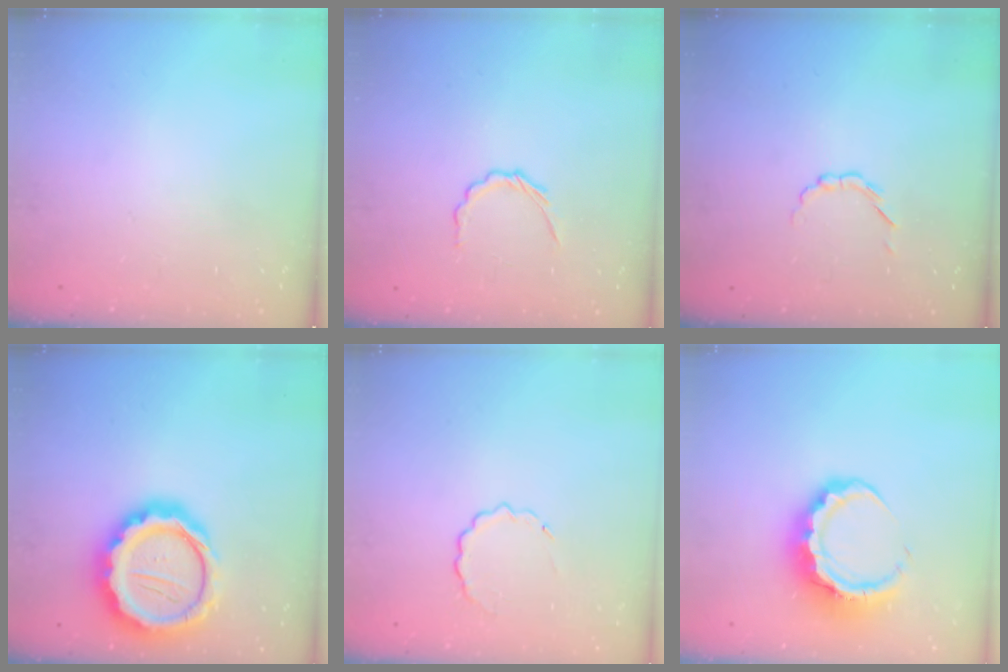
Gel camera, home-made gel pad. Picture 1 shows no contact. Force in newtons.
{"total": 2.4, "press": 2.3, "slide": 0.9}
{"total": 2.1, "press": 1.9, "slide": 0.7}
{"total": 20.2, "press": 19.8, "slide": 4.1}
{"total": 4.5, "press": 4.4, "slide": 1.1}
{"total": 9.7, "press": 9.5, "slide": 1.9}